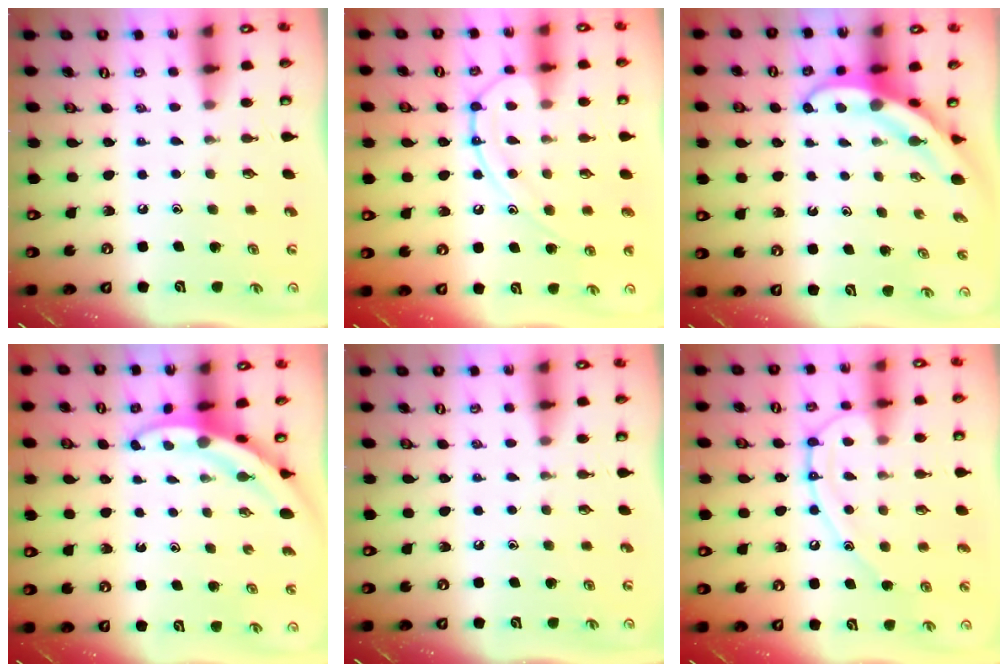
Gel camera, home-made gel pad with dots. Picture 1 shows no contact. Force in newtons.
{"total": 14.4, "press": 14.3, "slide": 1.3}
{"total": 5.8, "press": 5.8, "slide": 0.5}
{"total": 2.8, "press": 2.8, "slide": 0.3}
{"total": 0.0}
{"total": 14.0, "press": 13.9, "slide": 1.4}